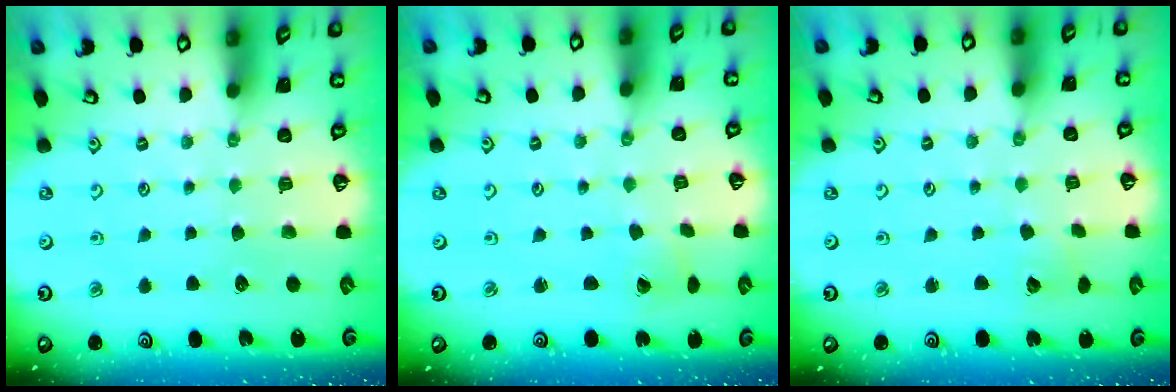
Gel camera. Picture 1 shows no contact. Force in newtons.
{"total": 1.8, "press": 1.8, "slide": 0.1}
{"total": 4.2, "press": 4.2, "slide": 0.7}